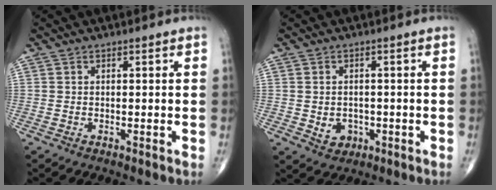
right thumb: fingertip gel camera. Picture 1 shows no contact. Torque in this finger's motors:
{"motor_torque": [-0.20, 0.24, -0.07, -0.08, 0.06]}